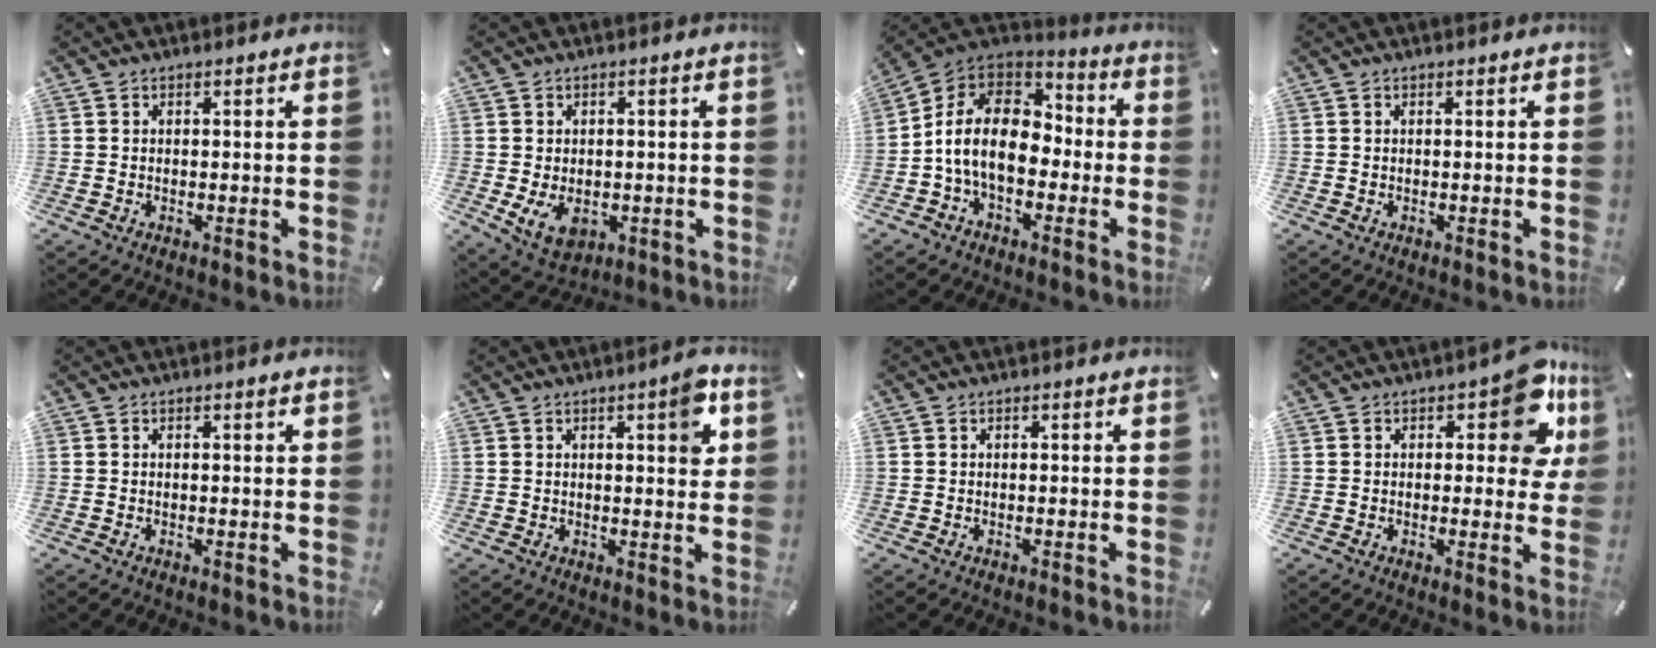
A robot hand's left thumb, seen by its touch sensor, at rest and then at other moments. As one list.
[{"total": 6.5, "force": [-1.3, 4.8, 4.2], "torque": [-0.078, -0.001, -0.023]}, {"total": 13.4, "force": [-3.5, 9.3, 9.0], "torque": [-0.196, 0.025, -0.068]}, {"total": 0.0}, {"total": 0.8, "force": [0.1, 0.2, 0.7], "torque": [-0.014, 0.003, 0.001]}, {"total": 6.6, "force": [2.4, 2.0, 5.8], "torque": [-0.073, -0.009, 0.031]}, {"total": 0.0}, {"total": 12.1, "force": [5.3, 5.9, 9.1], "torque": [-0.091, -0.028, 0.084]}]